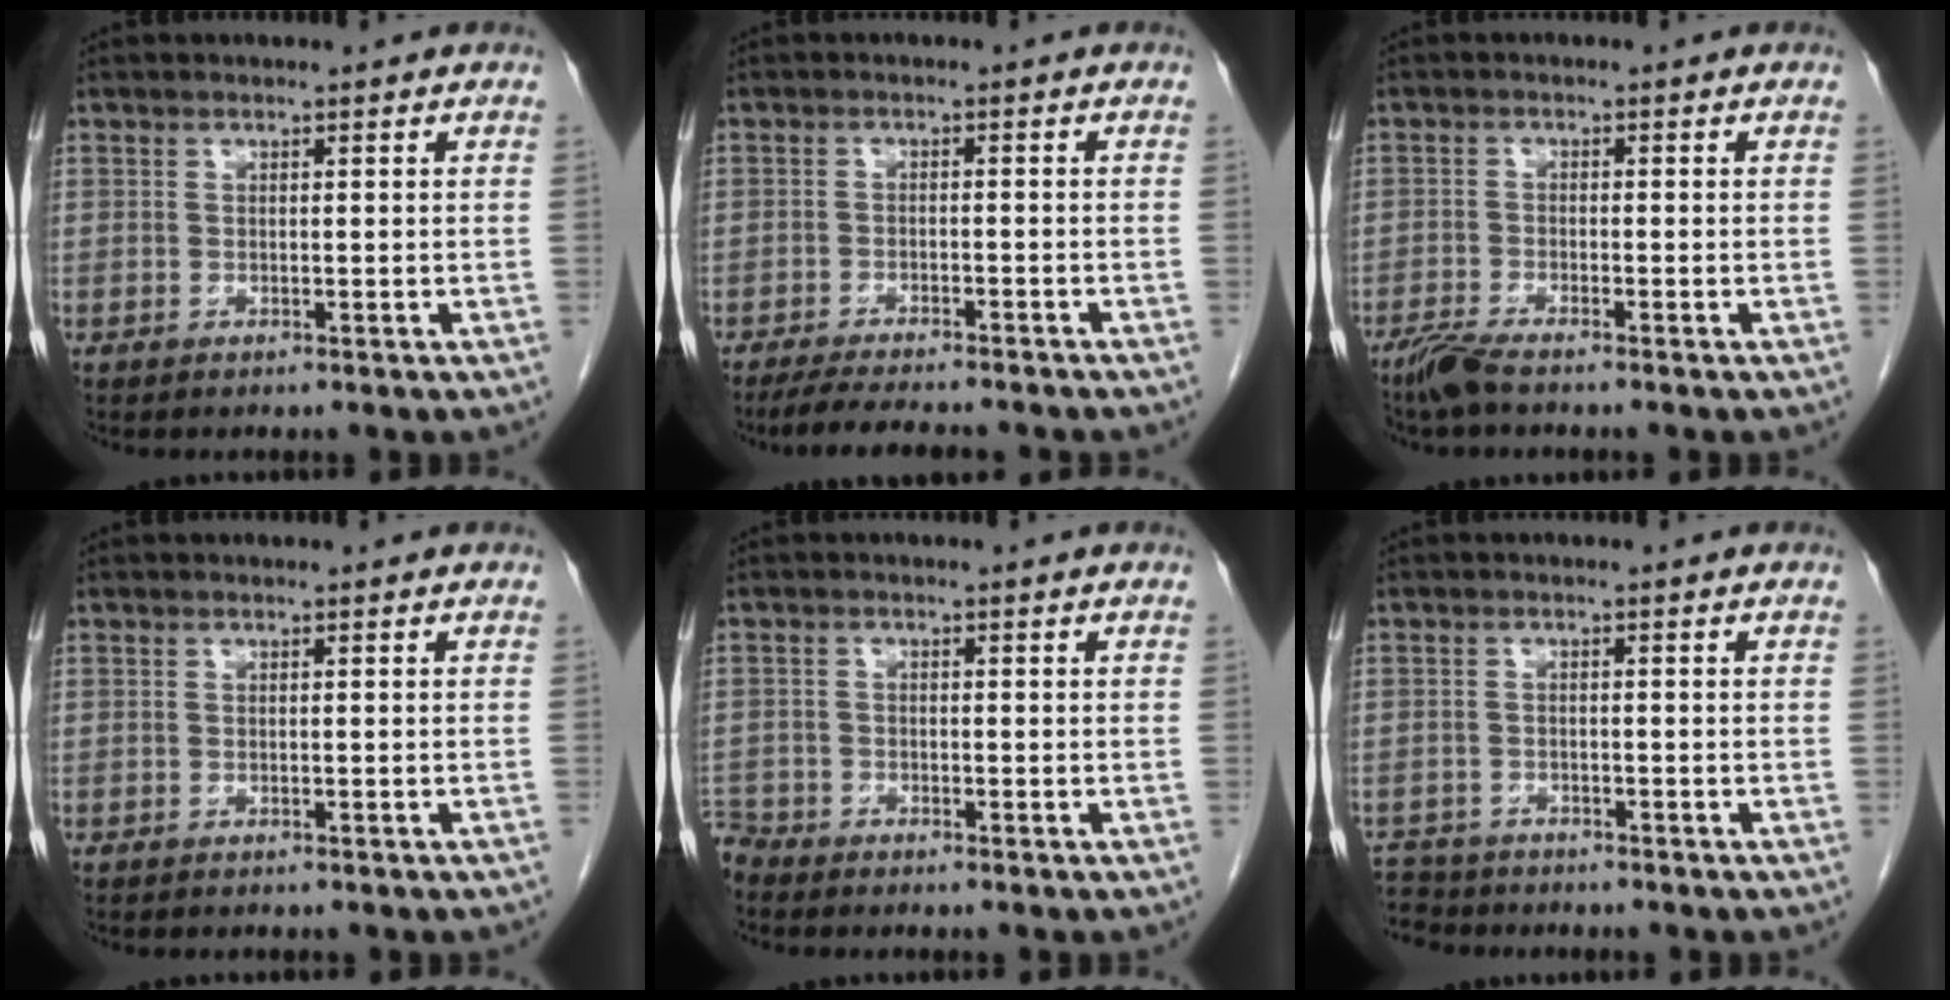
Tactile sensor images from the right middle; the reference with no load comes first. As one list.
[{"total": 9.2, "force": [-8.1, 1.3, 4.2], "torque": [-0.063, -0.015, -0.120]}, {"total": 3.2, "force": [-2.7, 0.2, 1.8], "torque": [-0.044, -0.009, -0.058]}, {"total": 1.6, "force": [-1.4, 0.5, 0.7], "torque": [-0.018, -0.003, -0.014]}, {"total": 3.2, "force": [-3.1, 0.8, -0.1], "torque": [0.004, -0.007, -0.060]}, {"total": 5.4, "force": [-5.0, 2.0, -0.1], "torque": [0.002, -0.005, -0.086]}]